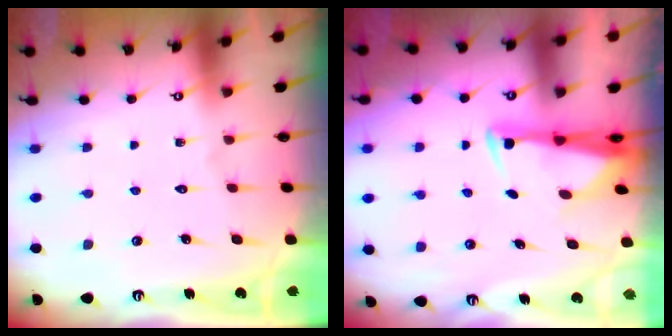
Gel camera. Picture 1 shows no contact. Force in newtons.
{"total": 2.8, "press": 2.6, "slide": 1.0}